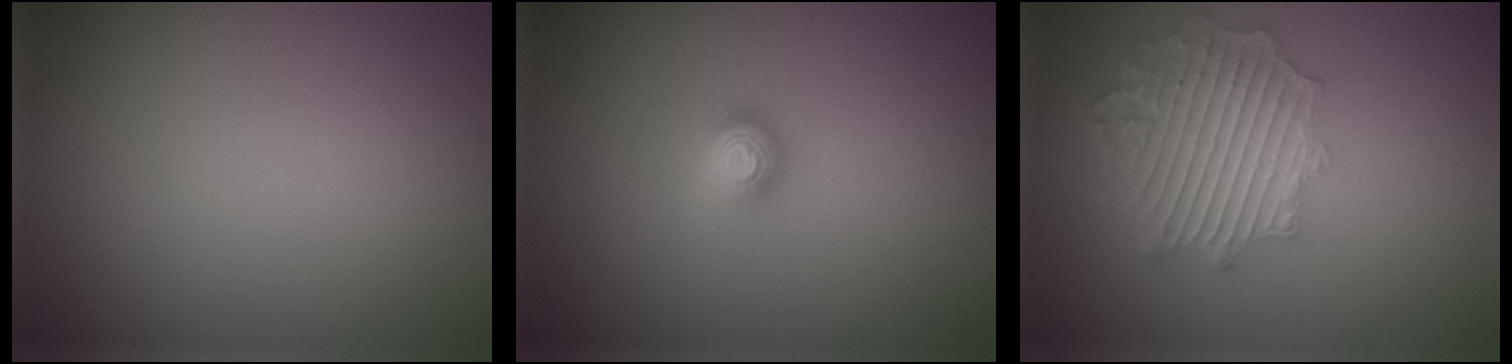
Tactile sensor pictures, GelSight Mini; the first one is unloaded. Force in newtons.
{"total": 1.9, "press": 1.4, "slide": 1.2}
{"total": 6.2, "press": 4.8, "slide": 3.8}